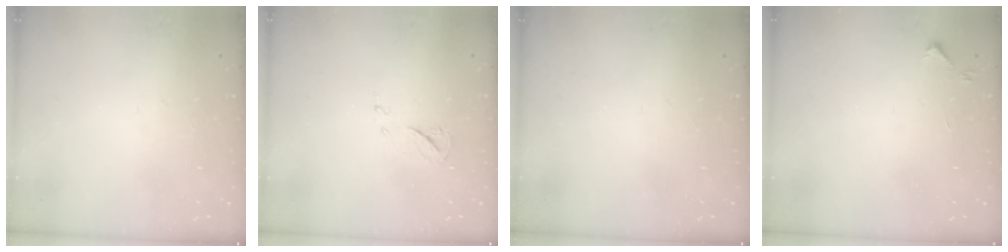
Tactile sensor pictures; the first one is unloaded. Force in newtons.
{"total": 5.8, "press": 5.8, "slide": 0.5}
{"total": 0.0}
{"total": 3.8, "press": 3.7, "slide": 0.6}